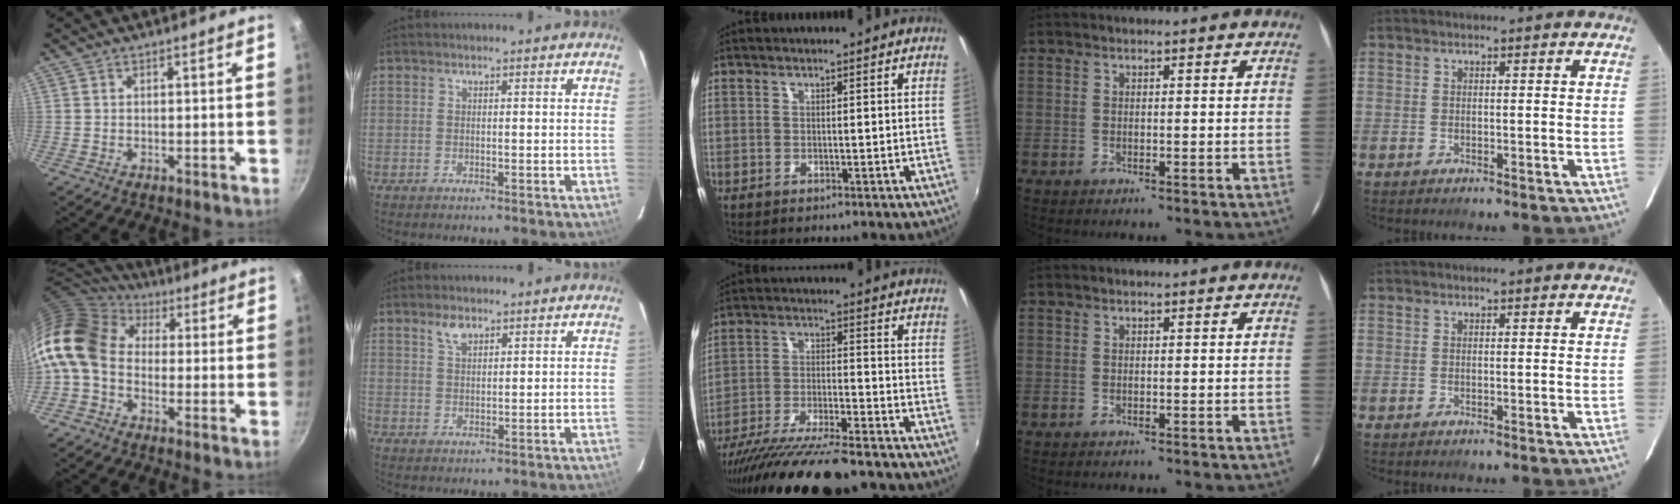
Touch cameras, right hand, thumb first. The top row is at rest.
{"thumb": {"total": 16.0, "force": [0.3, 11.8, 10.8], "torque": [-0.219, 0.033, -0.018]}, "index": {"total": 3.0, "force": [2.0, 1.5, 1.6], "torque": [-0.028, 0.006, 0.039]}, "middle": {"total": 19.2, "force": [-16.3, 2.6, 9.8], "torque": [-0.190, -0.051, -0.263]}}